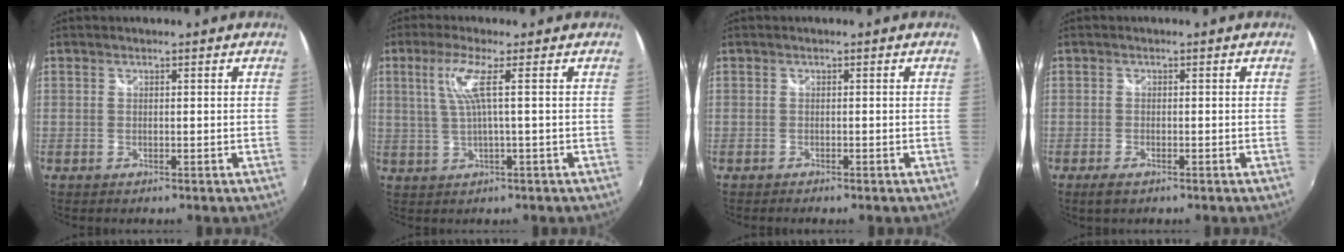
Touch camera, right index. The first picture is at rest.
{"total": 5.2, "force": [1.3, -0.8, 5.0], "torque": [-0.095, 0.002, 0.034]}
{"total": 1.0, "force": [-0.9, 0.3, 0.3], "torque": [-0.010, -0.006, -0.017]}
{"total": 2.3, "force": [-1.6, 1.0, 1.4], "torque": [-0.031, -0.008, -0.031]}